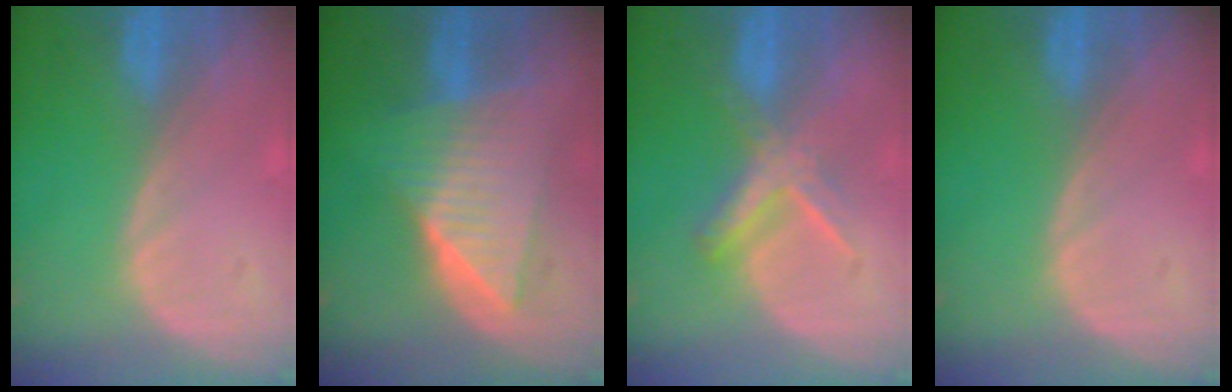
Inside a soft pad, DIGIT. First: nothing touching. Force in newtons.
{"total": 9.2, "press": 9.2, "slide": 0.5}
{"total": 5.5, "press": 5.4, "slide": 1.1}
{"total": 0.0}